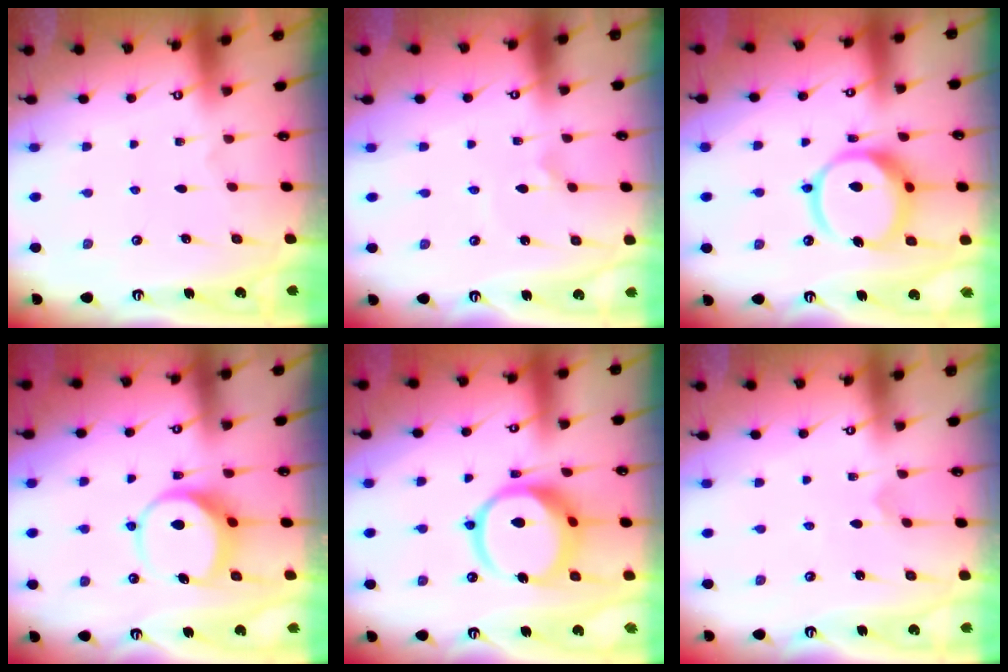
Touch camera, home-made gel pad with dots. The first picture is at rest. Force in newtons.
{"total": 2.2, "press": 2.2, "slide": 0.1}
{"total": 15.3, "press": 15.1, "slide": 1.8}
{"total": 7.2, "press": 7.1, "slide": 1.1}
{"total": 15.1, "press": 15.0, "slide": 1.9}
{"total": 2.4, "press": 2.4, "slide": 0.2}